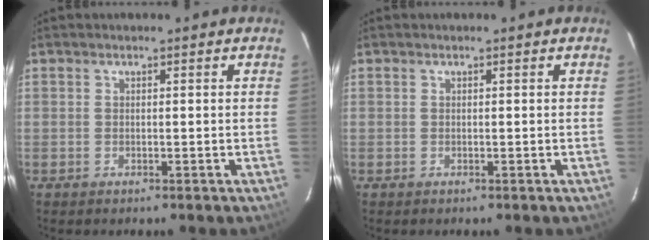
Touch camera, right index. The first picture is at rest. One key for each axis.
{"total": 0.0}